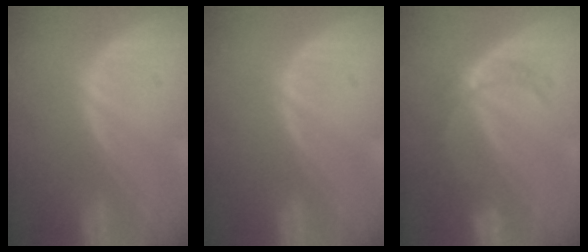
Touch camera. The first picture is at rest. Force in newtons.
{"total": 0.0}
{"total": 5.2, "press": 4.7, "slide": 2.3}